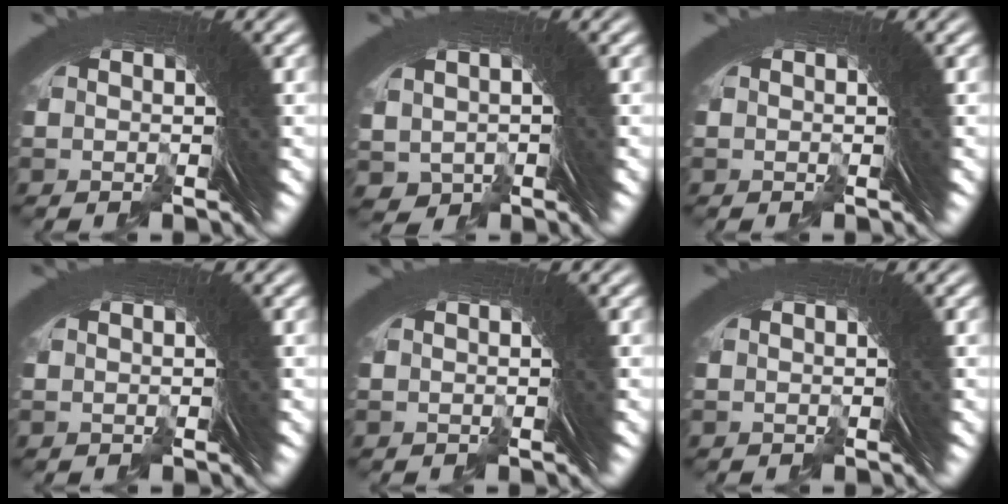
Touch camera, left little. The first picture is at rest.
{"total": 4.2, "force": [-0.5, 3.4, 2.5], "torque": [-0.047, -0.034, 0.007]}
{"total": 0.0}
{"total": 0.0}
{"total": 0.0}
{"total": 0.0}